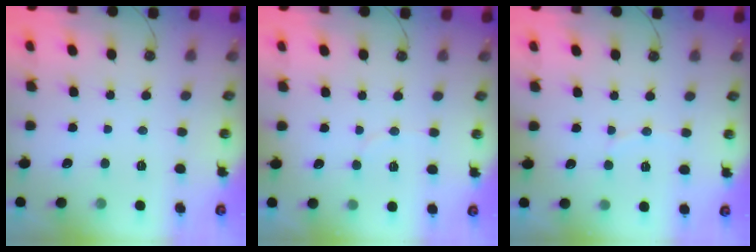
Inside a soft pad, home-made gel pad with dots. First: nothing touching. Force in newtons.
{"total": 4.8, "press": 4.7, "slide": 0.8}
{"total": 4.0, "press": 3.9, "slide": 1.1}